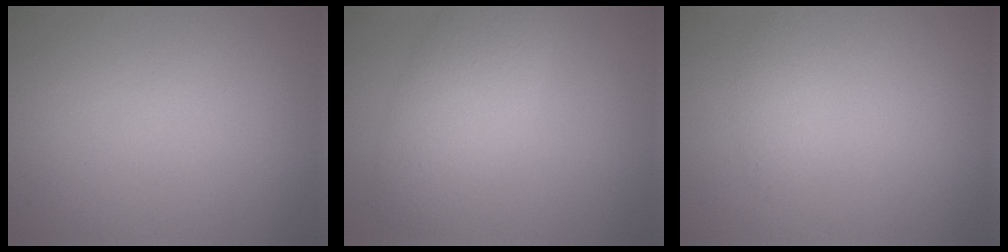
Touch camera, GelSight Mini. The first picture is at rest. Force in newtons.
{"total": 3.7, "press": 3.7, "slide": 0.3}
{"total": 1.1, "press": 1.1, "slide": 0.1}